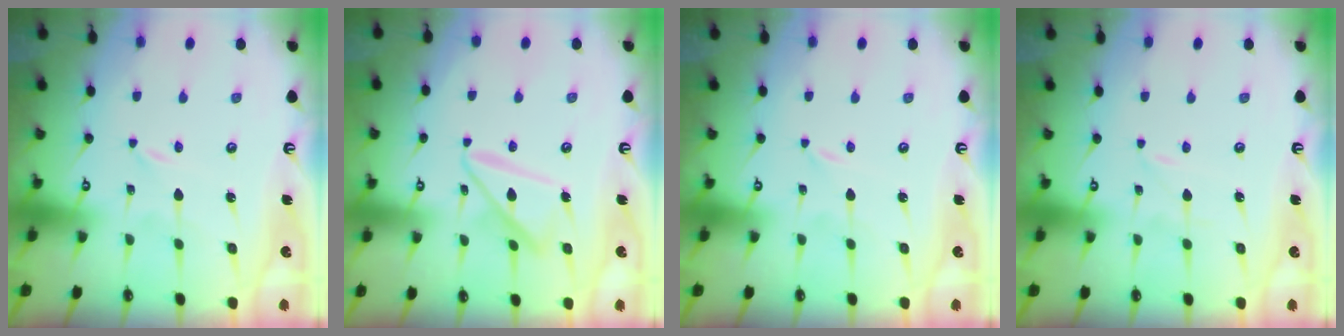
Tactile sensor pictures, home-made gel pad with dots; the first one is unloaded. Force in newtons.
{"total": 13.7, "press": 13.7, "slide": 1.5}
{"total": 0.0}
{"total": 0.0}